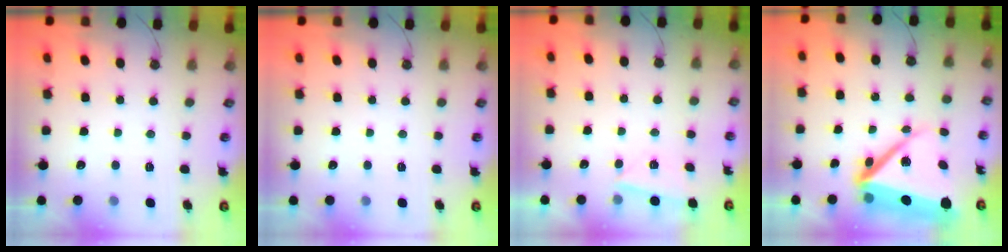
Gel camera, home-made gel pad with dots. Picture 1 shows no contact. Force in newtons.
{"total": 0.0}
{"total": 3.0, "press": 2.9, "slide": 0.5}
{"total": 17.1, "press": 17.0, "slide": 1.9}